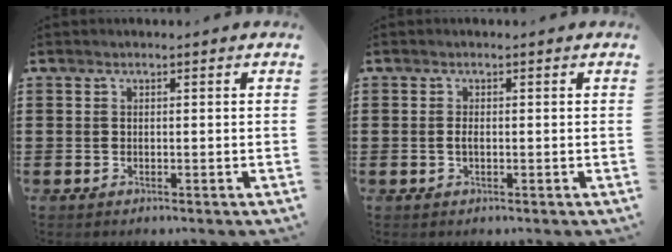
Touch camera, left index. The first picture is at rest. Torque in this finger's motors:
{"motor_torque": [0.32, 0.34, 0.15, 0.03]}